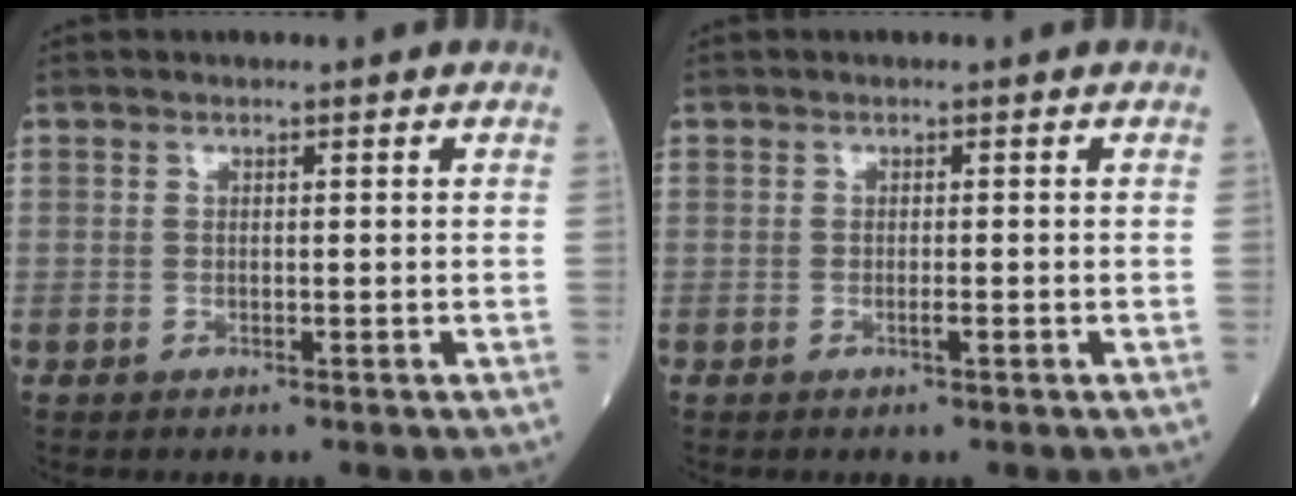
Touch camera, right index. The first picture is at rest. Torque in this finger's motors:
{"motor_torque": [0.36, 0.04, 0.19, 0.05]}